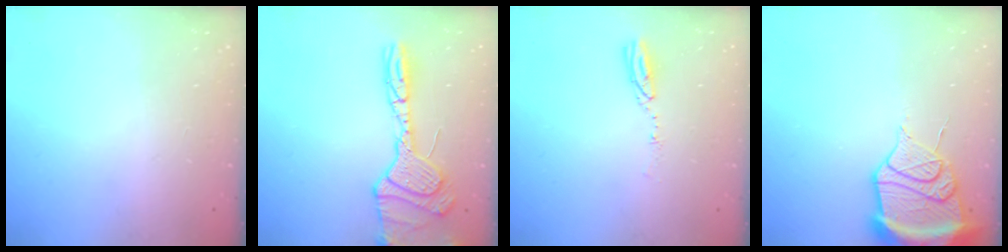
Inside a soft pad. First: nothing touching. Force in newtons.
{"total": 20.2, "press": 19.4, "slide": 5.7}
{"total": 3.5, "press": 3.5, "slide": 0.2}
{"total": 18.2, "press": 17.9, "slide": 3.3}